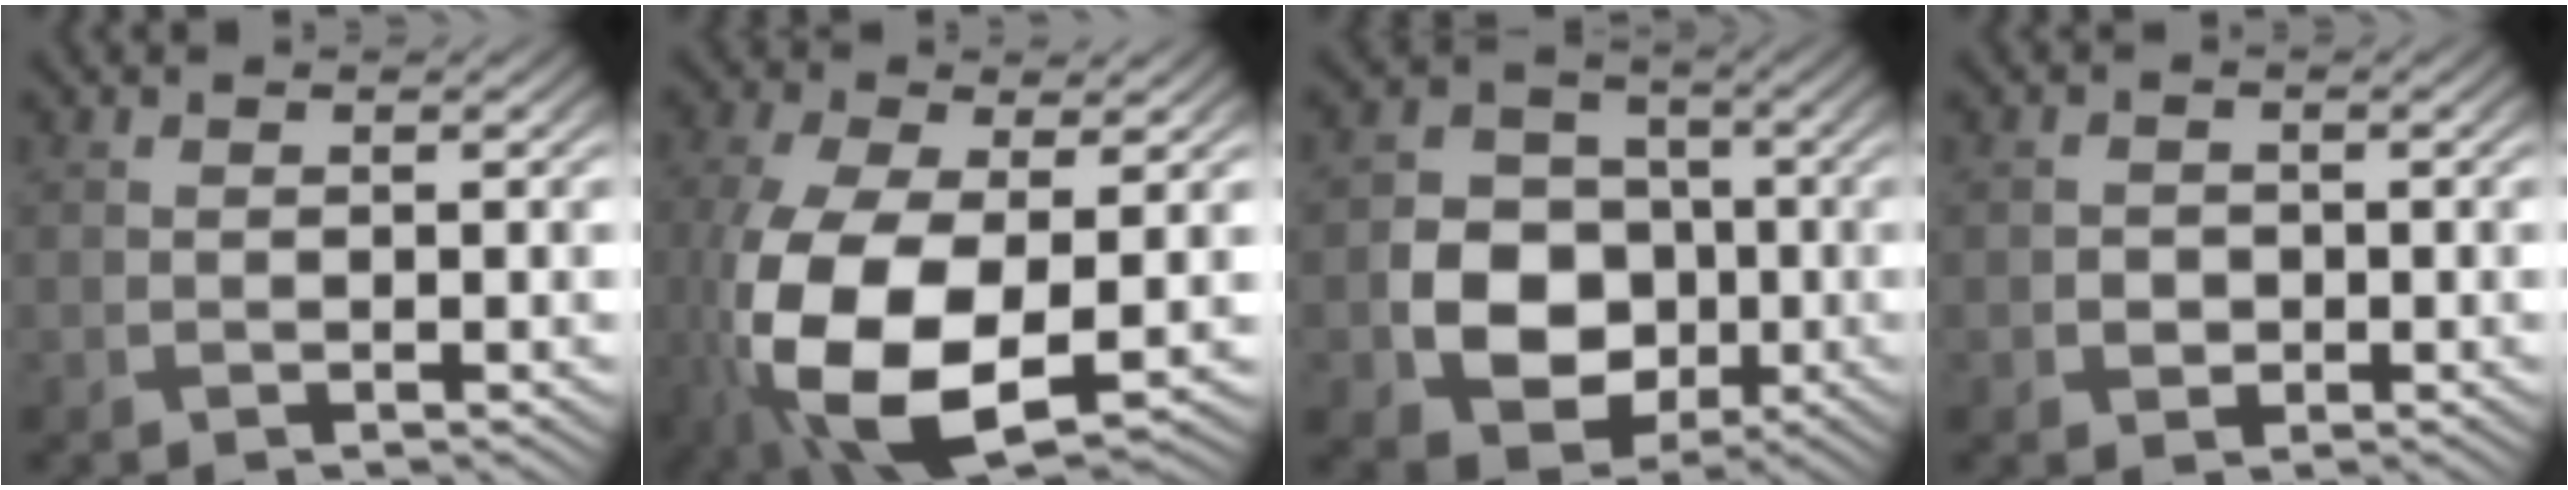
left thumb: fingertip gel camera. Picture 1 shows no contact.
{"total": 14.1, "force": [-2.5, 7.9, 11.4], "torque": [-0.290, -0.055, -0.023]}
{"total": 9.8, "force": [-2.2, 8.0, 5.2], "torque": [-0.110, -0.019, -0.056]}
{"total": 1.6, "force": [-0.4, 1.5, 0.5], "torque": [-0.008, -0.004, -0.010]}